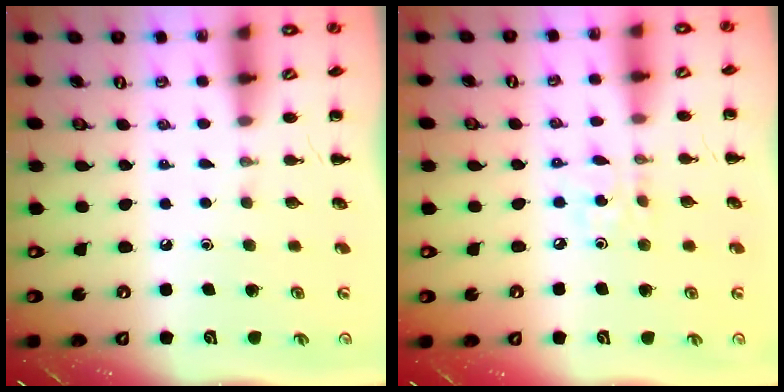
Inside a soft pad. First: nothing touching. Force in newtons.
{"total": 3.6, "press": 3.4, "slide": 1.0}